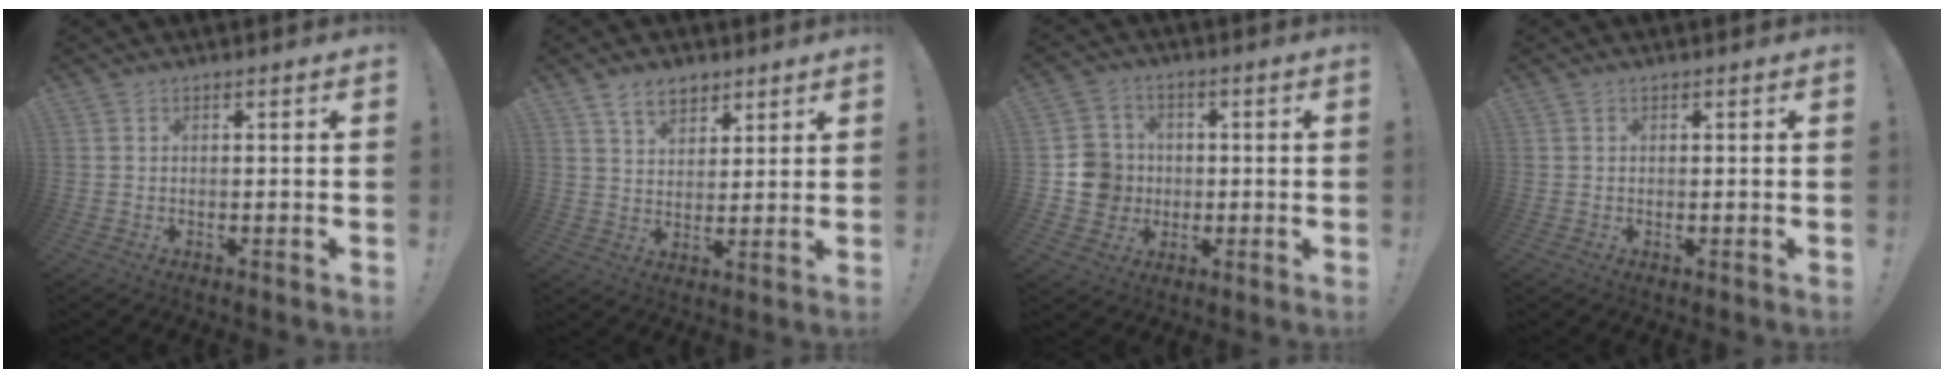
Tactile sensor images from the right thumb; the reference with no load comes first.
{"total": 7.6, "force": [5.0, 4.7, 3.0], "torque": [-0.049, -0.023, 0.095]}
{"total": 9.9, "force": [-0.8, 9.5, 2.5], "torque": [-0.032, 0.013, -0.007]}
{"total": 0.5, "force": [0.3, 0.4, -0.1], "torque": [0.002, 0.001, 0.006]}